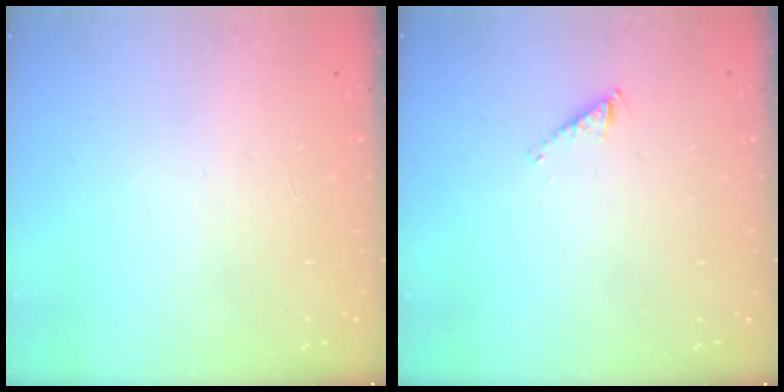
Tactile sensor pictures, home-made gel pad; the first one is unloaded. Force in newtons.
{"total": 2.9, "press": 2.9, "slide": 0.5}